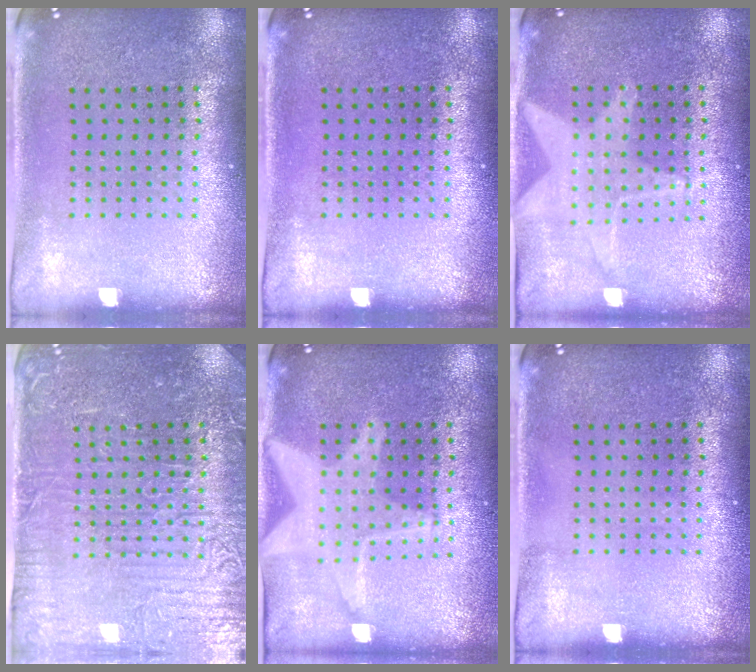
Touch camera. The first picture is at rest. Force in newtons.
{"total": 0.0}
{"total": 0.5, "press": 0.5, "slide": 0.0}
{"total": 4.8, "press": 4.5, "slide": 1.7}
{"total": 3.0, "press": 3.0, "slide": 0.4}
{"total": 0.0}